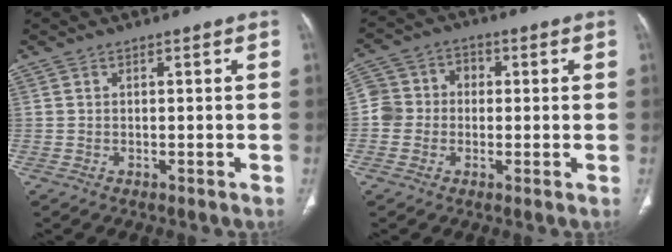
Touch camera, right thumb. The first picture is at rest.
{"total": 6.6, "force": [-0.6, 6.1, 2.2], "torque": [-0.022, 0.027, -0.021]}